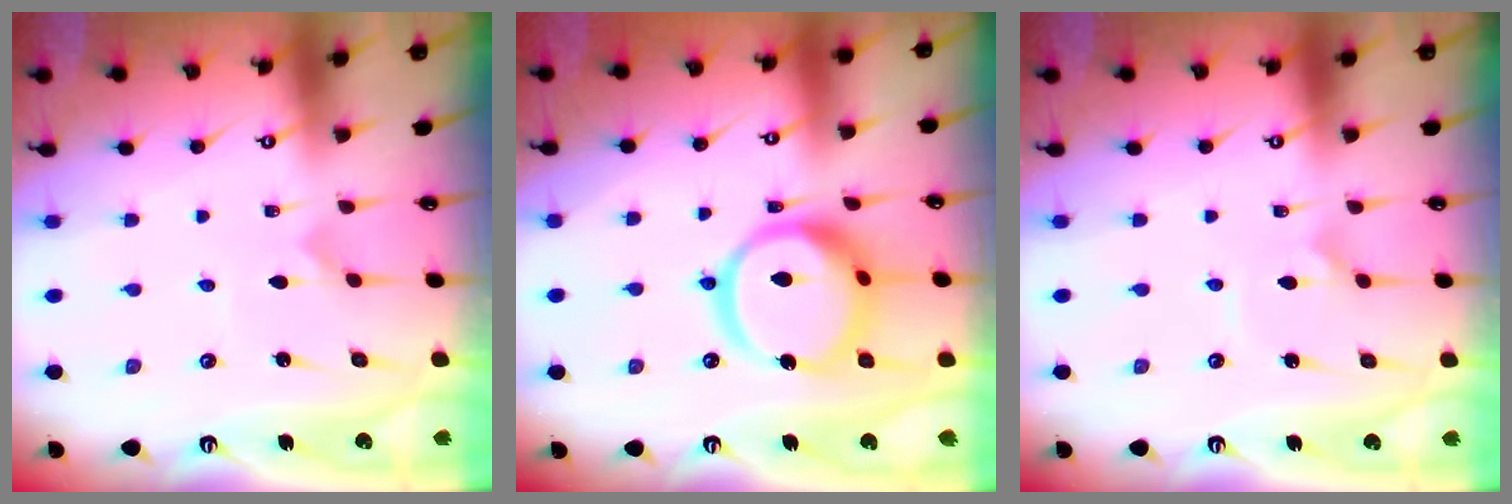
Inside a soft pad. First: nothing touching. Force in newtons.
{"total": 17.7, "press": 17.6, "slide": 1.9}
{"total": 3.3, "press": 3.2, "slide": 0.3}